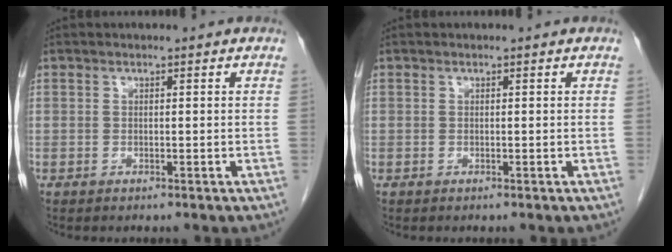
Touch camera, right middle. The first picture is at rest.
{"total": 0.0}